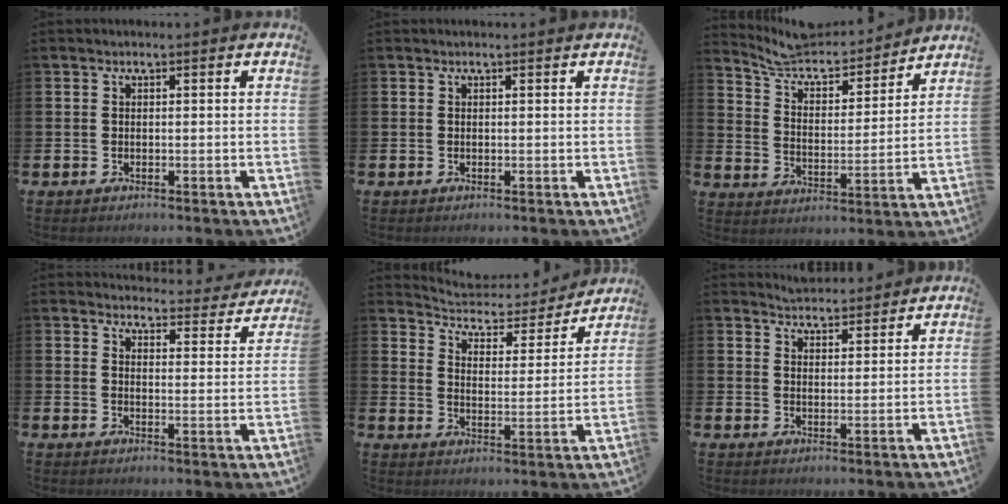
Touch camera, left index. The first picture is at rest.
{"total": 0.0}
{"total": 7.6, "force": [7.2, 2.1, 1.7], "torque": [-0.066, -0.061, 0.122]}
{"total": 3.7, "force": [3.6, 0.8, 0.3], "torque": [-0.003, -0.031, 0.057]}
{"total": 5.5, "force": [5.3, 1.5, 0.5], "torque": [-0.046, -0.046, 0.087]}
{"total": 3.7, "force": [3.7, 0.5, -0.4], "torque": [0.000, -0.020, 0.069]}